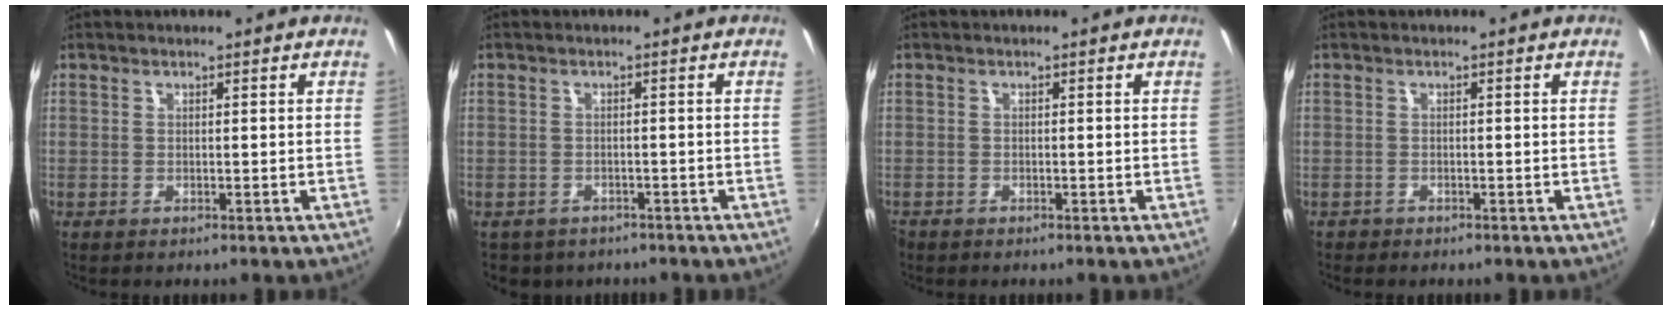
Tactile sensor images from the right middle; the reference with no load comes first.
{"total": 3.8, "force": [-2.7, 2.5, 1.0], "torque": [-0.028, -0.010, -0.036]}
{"total": 1.0, "force": [-0.8, 0.5, 0.0], "torque": [-0.005, -0.002, -0.017]}
{"total": 1.0, "force": [-0.9, 0.5, 0.1], "torque": [-0.008, 0.000, -0.015]}